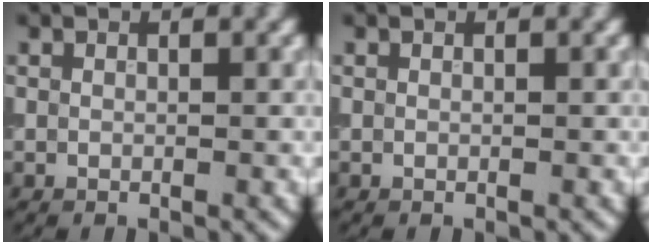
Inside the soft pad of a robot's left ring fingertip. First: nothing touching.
{"total": 0.0}